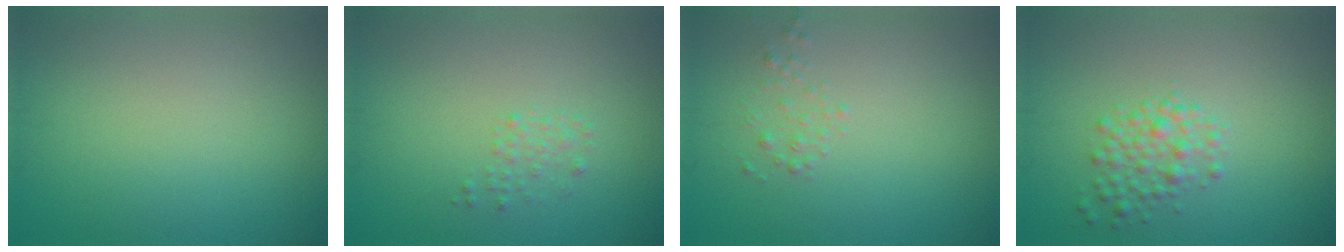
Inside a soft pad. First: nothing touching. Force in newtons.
{"total": 1.0, "press": 1.0, "slide": 0.0}
{"total": 0.9, "press": 0.9, "slide": 0.0}
{"total": 2.4, "press": 2.4, "slide": 0.1}